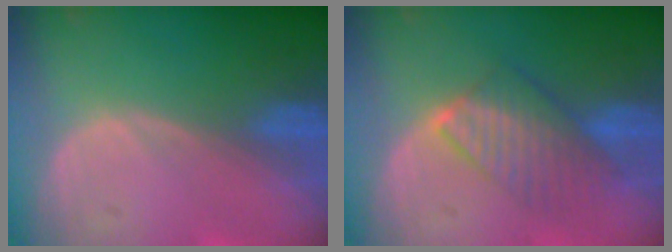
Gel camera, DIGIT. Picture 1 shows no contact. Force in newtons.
{"total": 6.8, "press": 6.7, "slide": 1.0}